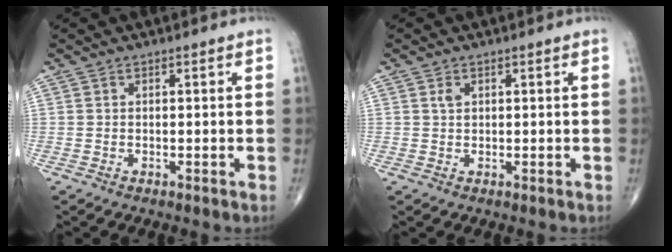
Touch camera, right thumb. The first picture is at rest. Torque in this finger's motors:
{"motor_torque": [-0.12, 0.58, 0.13, -0.16, 0.01]}